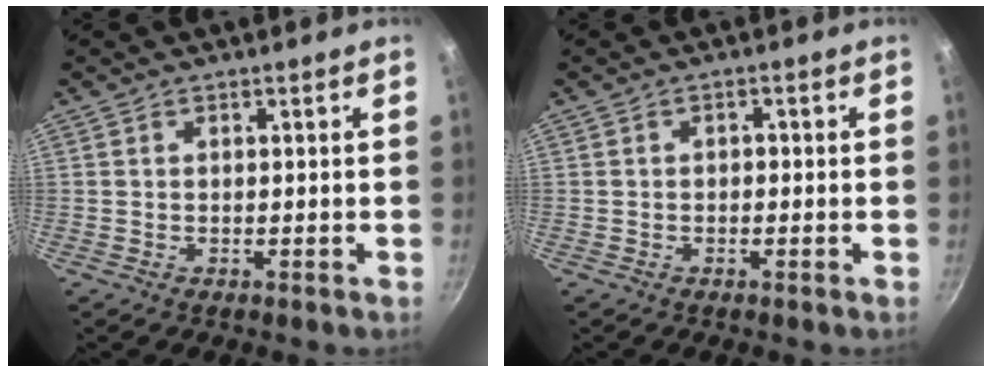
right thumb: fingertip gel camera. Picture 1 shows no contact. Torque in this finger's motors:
{"motor_torque": [-0.43, 0.22, -0.12, -0.04, 0.05]}